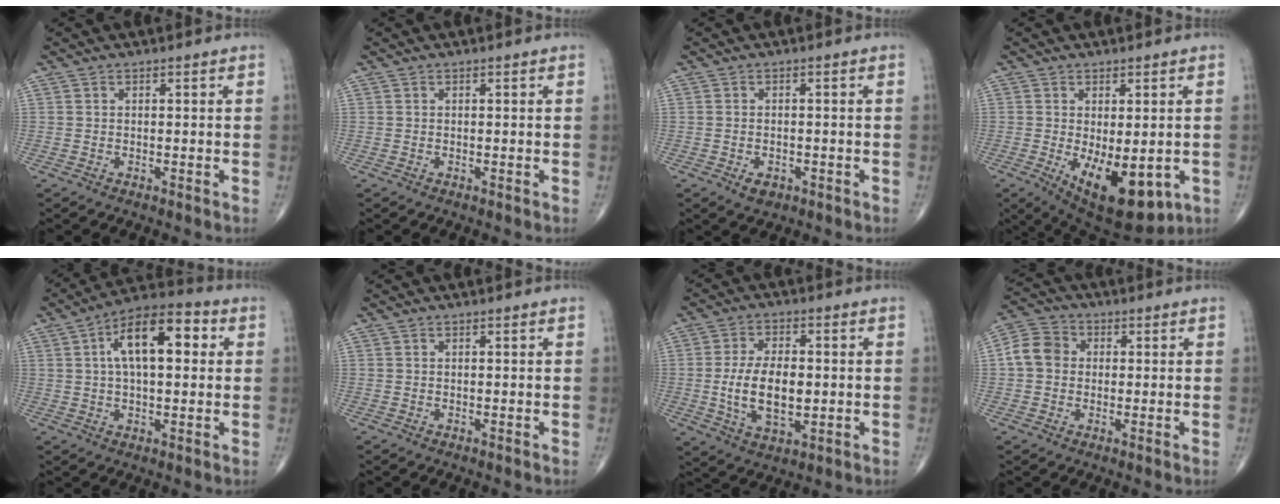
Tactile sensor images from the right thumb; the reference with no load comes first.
{"total": 0.0}
{"total": 2.6, "force": [-1.1, 1.7, 1.5], "torque": [-0.015, 0.004, -0.009]}
{"total": 13.1, "force": [-3.7, 6.1, 11.0], "torque": [-0.155, -0.019, -0.033]}
{"total": 13.9, "force": [3.1, 6.5, 11.8], "torque": [-0.183, 0.025, 0.041]}
{"total": 0.0}
{"total": 11.3, "force": [-0.9, 6.1, 9.5], "torque": [-0.167, -0.001, -0.010]}
{"total": 6.8, "force": [0.2, 5.8, 3.5], "torque": [-0.056, 0.020, -0.007]}